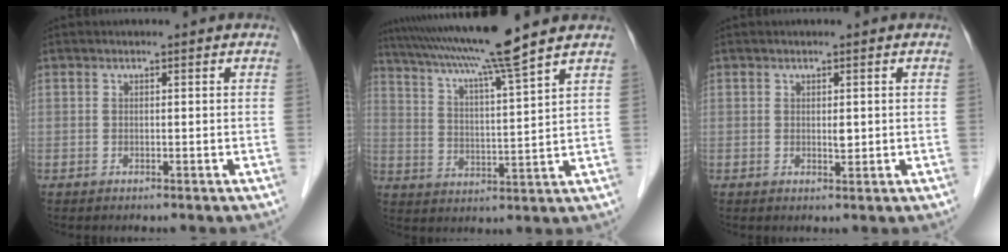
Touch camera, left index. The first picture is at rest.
{"total": 14.0, "force": [11.4, -2.1, 7.7], "torque": [-0.137, 0.004, 0.182]}
{"total": 1.1, "force": [0.2, 0.4, 1.0], "torque": [-0.015, -0.002, 0.004]}